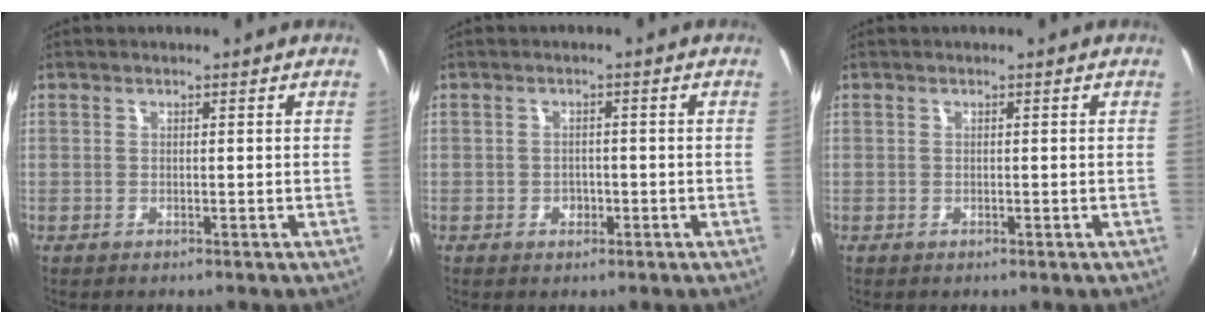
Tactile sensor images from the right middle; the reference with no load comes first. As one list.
[{"total": 2.0, "force": [-0.9, 1.7, 0.7], "torque": [-0.012, 0.001, -0.011]}, {"total": 0.0}]